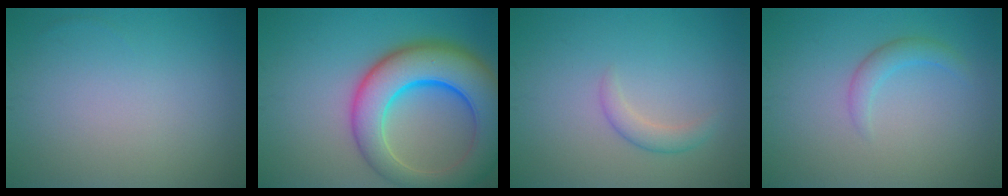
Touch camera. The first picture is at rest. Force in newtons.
{"total": 10.8, "press": 10.8, "slide": 0.6}
{"total": 1.7, "press": 1.7, "slide": 0.1}
{"total": 1.8, "press": 1.8, "slide": 0.0}